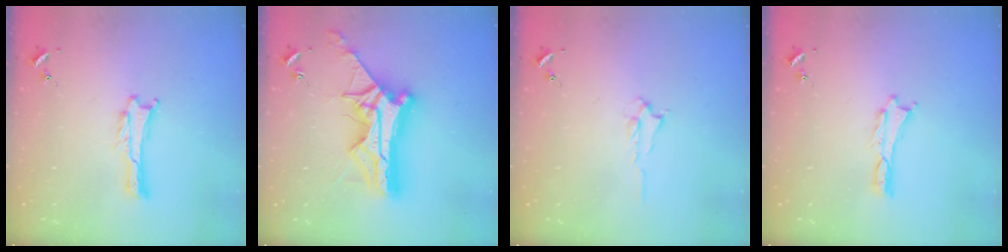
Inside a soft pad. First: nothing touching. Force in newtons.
{"total": 14.8, "press": 14.7, "slide": 1.4}
{"total": 0.7, "press": 0.6, "slide": 0.2}
{"total": 0.0}